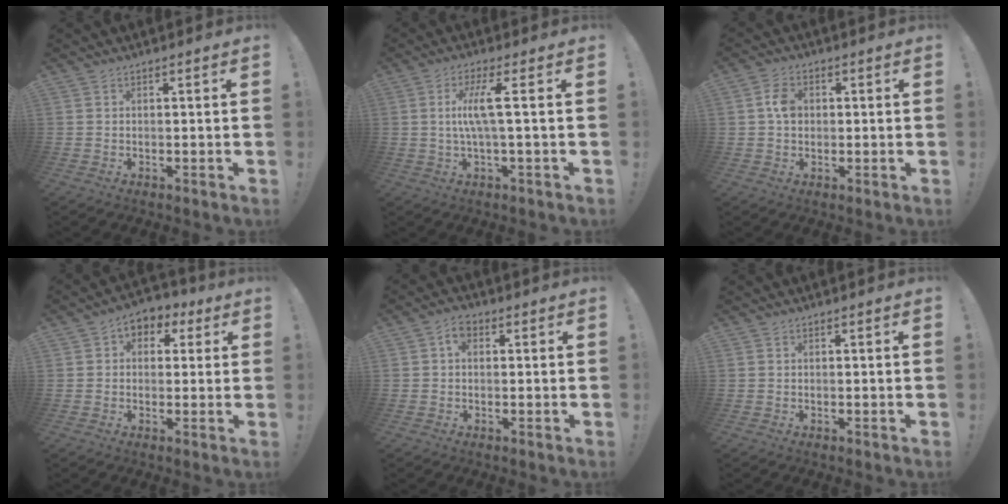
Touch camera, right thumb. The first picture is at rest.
{"total": 8.1, "force": [1.1, 0.5, 8.0], "torque": [-0.159, 0.002, 0.011]}
{"total": 5.6, "force": [0.4, 4.2, 3.7], "torque": [-0.052, 0.008, 0.007]}
{"total": 5.1, "force": [0.3, 4.5, 2.5], "torque": [-0.020, 0.001, 0.005]}
{"total": 4.1, "force": [1.0, 2.7, 2.9], "torque": [-0.048, 0.005, 0.017]}
{"total": 0.0}